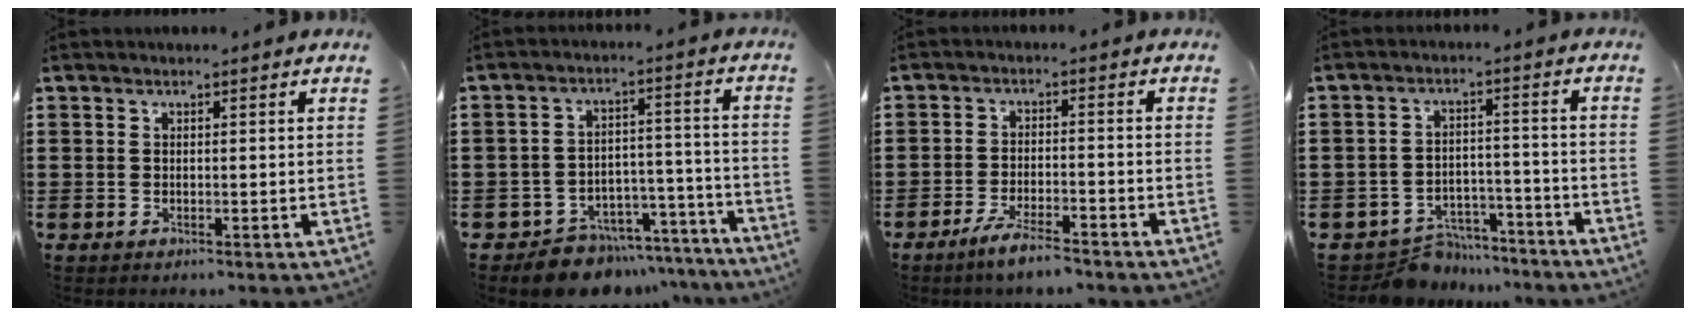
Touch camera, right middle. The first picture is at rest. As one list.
[{"total": 8.0, "force": [-7.5, 2.5, 0.8], "torque": [-0.009, 0.035, -0.144]}, {"total": 4.5, "force": [-3.7, 0.3, 2.5], "torque": [-0.056, -0.005, -0.071]}, {"total": 5.9, "force": [-5.7, 1.3, 0.3], "torque": [-0.003, 0.017, -0.114]}]